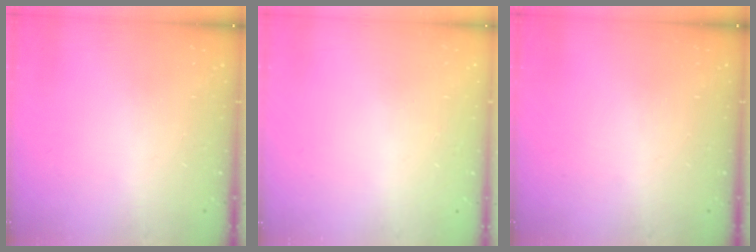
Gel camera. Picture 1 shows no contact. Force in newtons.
{"total": 0.0}
{"total": 0.0}